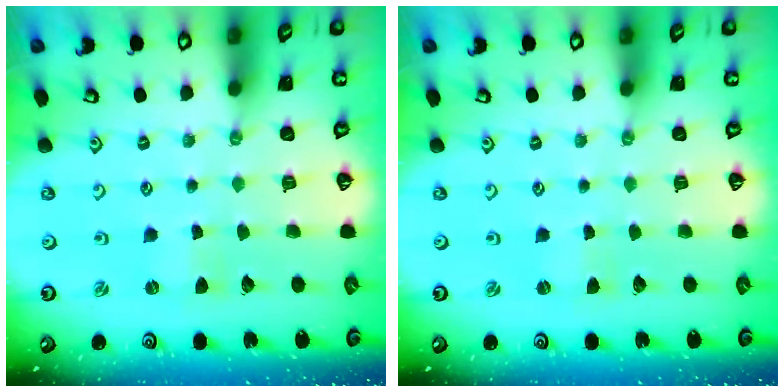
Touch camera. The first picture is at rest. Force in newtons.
{"total": 0.0}